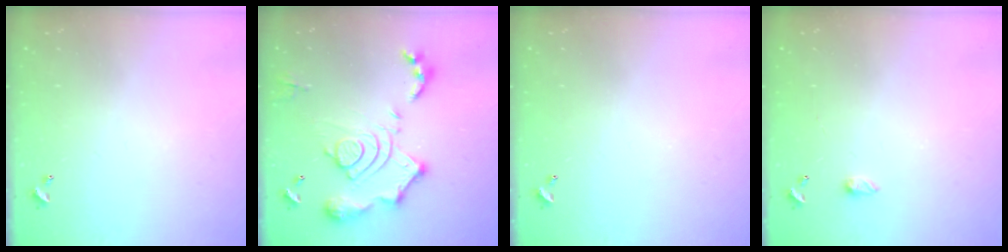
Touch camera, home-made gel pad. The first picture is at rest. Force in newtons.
{"total": 17.0, "press": 17.0, "slide": 1.6}
{"total": 0.0}
{"total": 3.8, "press": 3.8, "slide": 0.4}